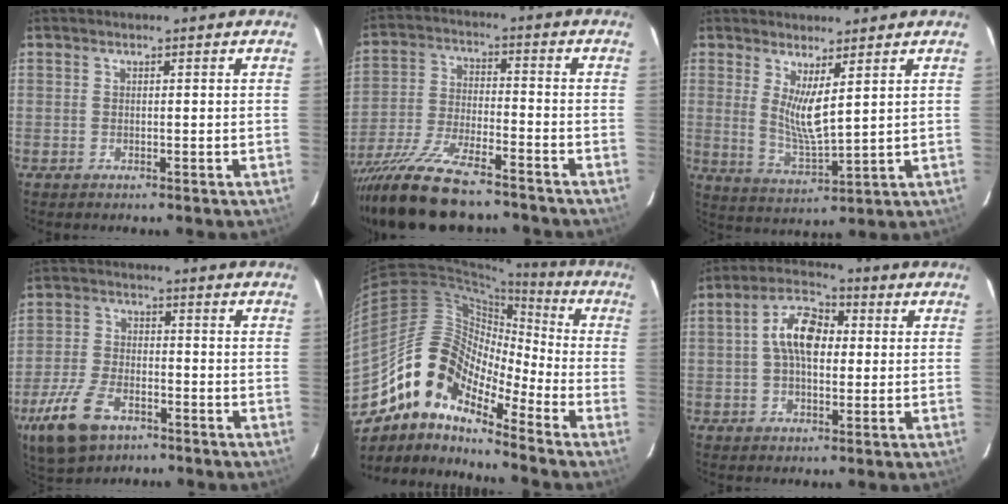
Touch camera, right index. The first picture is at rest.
{"total": 19.1, "force": [-15.4, 4.6, 10.2], "torque": [-0.214, -0.048, -0.265]}
{"total": 4.8, "force": [1.9, 1.2, 4.2], "torque": [-0.075, -0.016, 0.036]}
{"total": 12.4, "force": [-7.2, 6.6, 7.7], "torque": [-0.187, -0.014, -0.135]}
{"total": 14.0, "force": [-9.6, 6.0, 8.3], "torque": [-0.134, 0.015, -0.200]}
{"total": 9.0, "force": [0.9, 5.1, 7.4], "torque": [-0.138, 0.025, 0.011]}